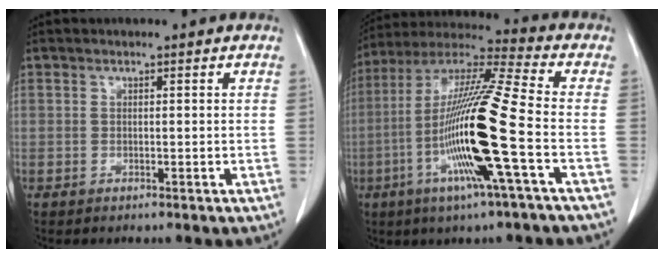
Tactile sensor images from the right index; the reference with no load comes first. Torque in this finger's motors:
{"motor_torque": [2.14, 0.00, 1.05, 0.21]}